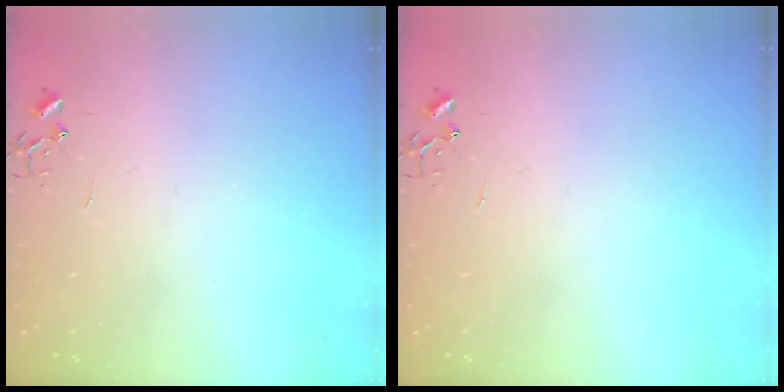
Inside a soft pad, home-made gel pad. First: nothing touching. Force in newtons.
{"total": 0.0}